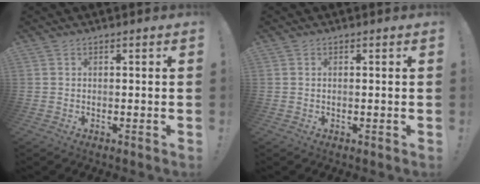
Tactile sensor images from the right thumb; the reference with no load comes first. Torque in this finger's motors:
{"motor_torque": [0.03, 0.13, -0.22, 0.03, 0.05]}